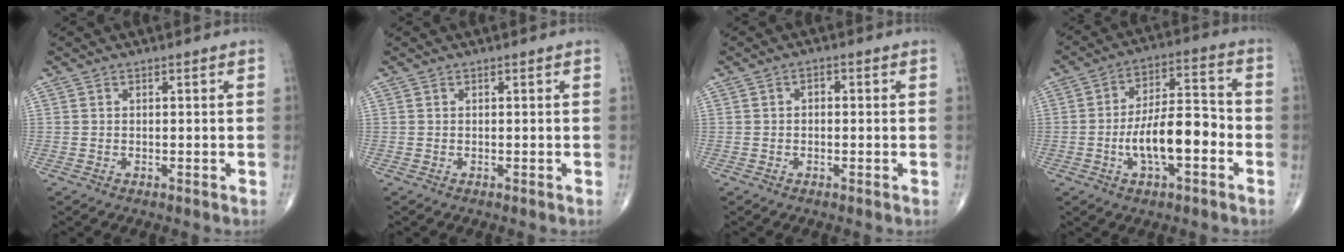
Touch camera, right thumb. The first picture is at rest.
{"total": 0.0}
{"total": 1.5, "force": [0.0, 1.0, 1.2], "torque": [-0.013, 0.008, -0.004]}
{"total": 13.3, "force": [-3.5, 5.5, 11.6], "torque": [-0.181, 0.036, -0.063]}